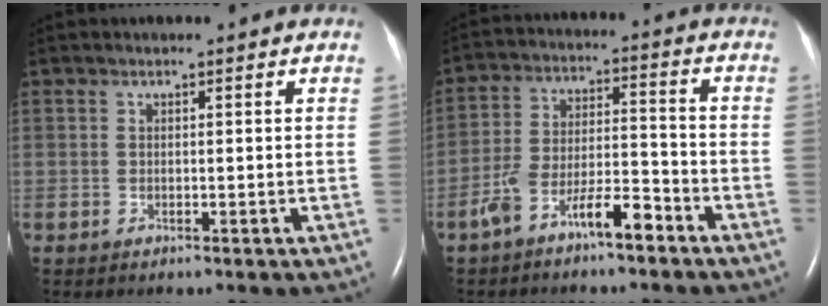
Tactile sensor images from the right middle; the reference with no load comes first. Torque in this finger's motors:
{"motor_torque": [1.15, -0.99, 0.49, 0.10]}